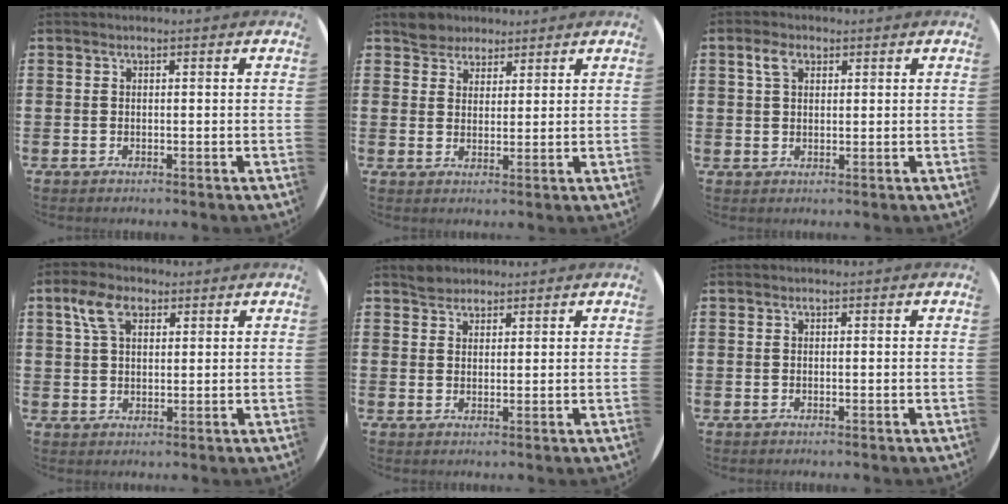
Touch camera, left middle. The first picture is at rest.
{"total": 3.6, "force": [3.2, 1.6, -0.2], "torque": [0.000, 0.001, 0.063]}
{"total": 2.9, "force": [1.7, 1.6, 1.7], "torque": [-0.032, 0.003, 0.029]}
{"total": 5.2, "force": [3.0, 2.9, 3.1], "torque": [-0.071, 0.011, 0.055]}
{"total": 2.1, "force": [1.9, 0.8, -0.1], "torque": [0.006, 0.000, 0.037]}
{"total": 0.0}